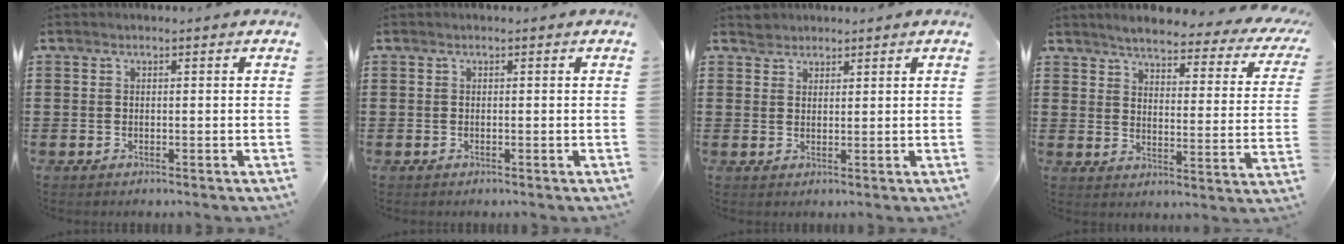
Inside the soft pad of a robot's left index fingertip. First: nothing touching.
{"total": 0.0}
{"total": 1.7, "force": [1.5, 0.7, -0.2], "torque": [-0.002, 0.002, 0.031]}
{"total": 4.0, "force": [3.7, 0.3, 1.4], "torque": [-0.041, -0.030, 0.054]}